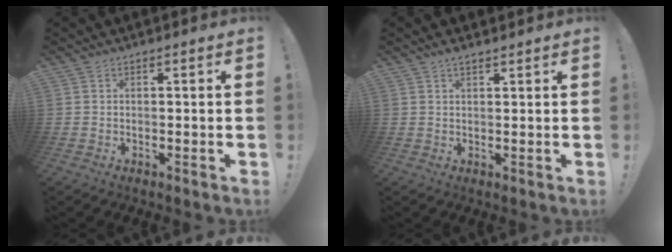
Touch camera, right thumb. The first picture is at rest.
{"total": 2.0, "force": [1.7, 0.4, 0.8], "torque": [-0.009, -0.010, 0.030]}